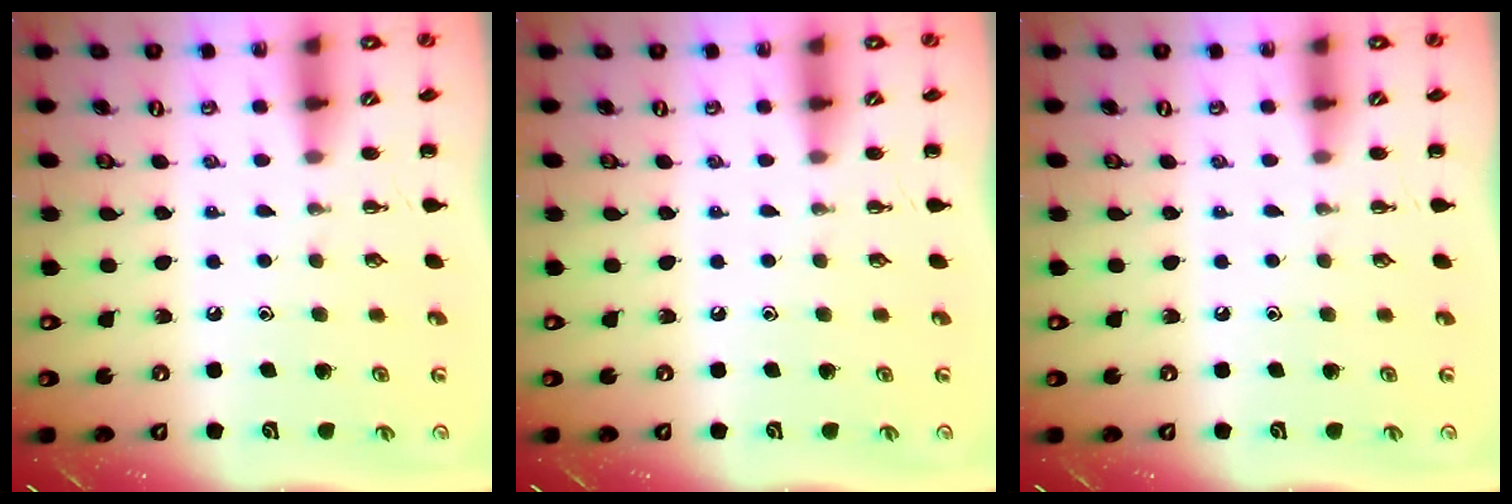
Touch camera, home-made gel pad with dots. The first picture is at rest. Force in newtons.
{"total": 0.0}
{"total": 0.0}